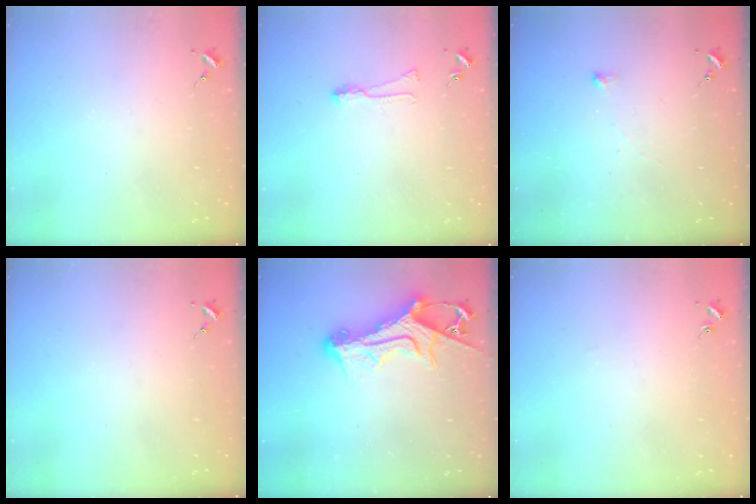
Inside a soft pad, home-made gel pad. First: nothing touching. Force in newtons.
{"total": 6.4, "press": 6.4, "slide": 0.7}
{"total": 2.6, "press": 2.6, "slide": 0.1}
{"total": 0.0}
{"total": 12.9, "press": 12.8, "slide": 1.2}
{"total": 1.1, "press": 1.1, "slide": 0.2}